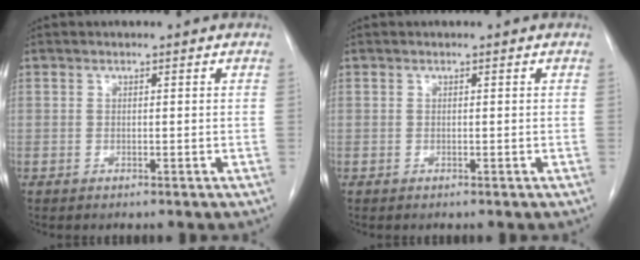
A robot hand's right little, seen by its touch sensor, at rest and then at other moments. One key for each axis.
{"total": 0.0}